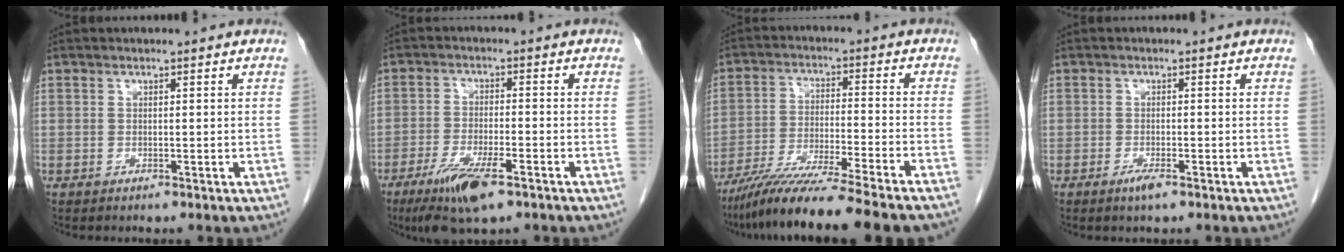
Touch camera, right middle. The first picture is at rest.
{"total": 8.6, "force": [-5.2, 1.7, 6.6], "torque": [-0.127, -0.017, -0.089]}
{"total": 15.8, "force": [-13.3, -1.3, 8.6], "torque": [-0.145, -0.043, -0.218]}
{"total": 1.8, "force": [-1.1, 0.3, 1.3], "torque": [-0.027, -0.003, -0.021]}